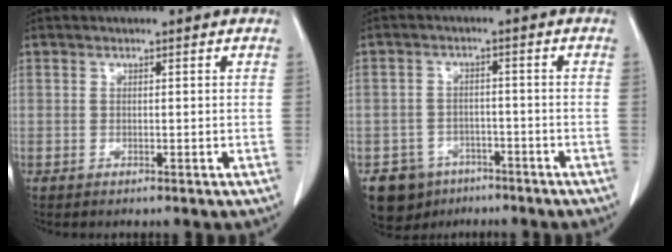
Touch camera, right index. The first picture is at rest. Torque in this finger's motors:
{"motor_torque": [-0.32, -0.01, -0.89, -0.20]}